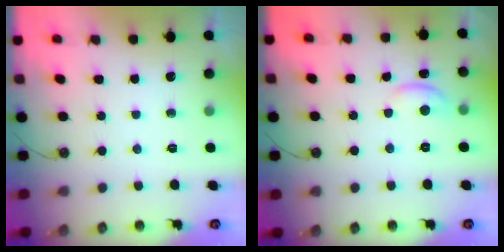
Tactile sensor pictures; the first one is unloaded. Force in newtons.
{"total": 1.0, "press": 0.9, "slide": 0.4}